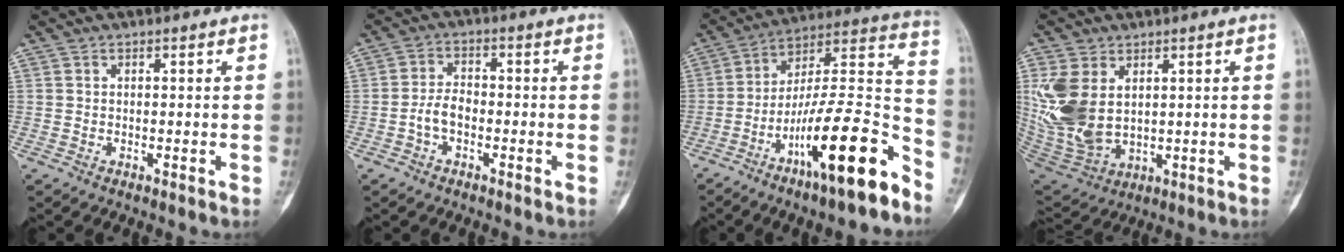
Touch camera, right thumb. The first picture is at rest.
{"total": 4.1, "force": [-1.5, 2.5, 2.9], "torque": [-0.048, 0.020, -0.034]}
{"total": 21.7, "force": [-12.7, 4.5, 17.0], "torque": [-0.266, 0.088, -0.213]}
{"total": 13.9, "force": [2.9, 9.0, 10.1], "torque": [-0.215, -0.015, 0.078]}